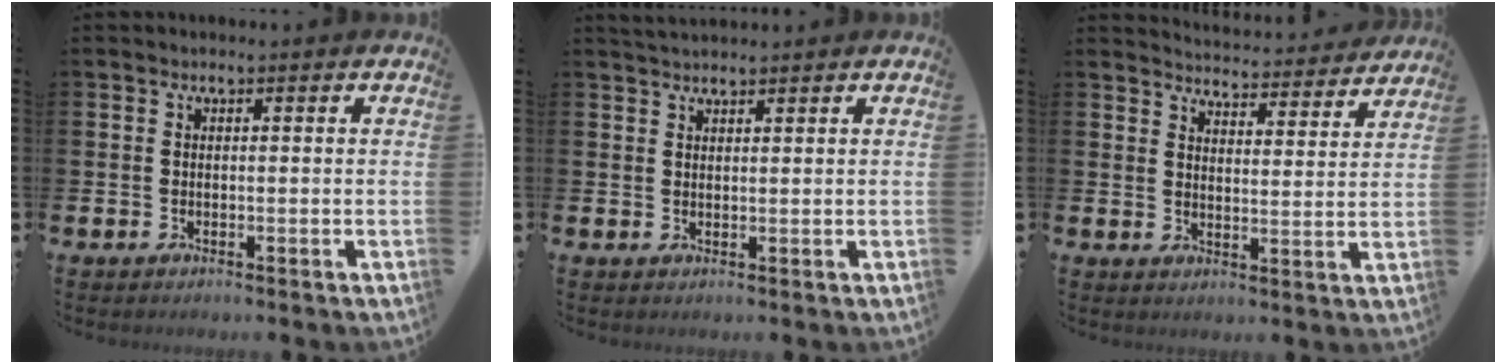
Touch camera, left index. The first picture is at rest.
{"total": 1.9, "force": [1.9, 0.3, 0.4], "torque": [-0.008, -0.001, 0.034]}
{"total": 4.6, "force": [4.6, 0.4, 0.1], "torque": [-0.015, -0.040, 0.079]}